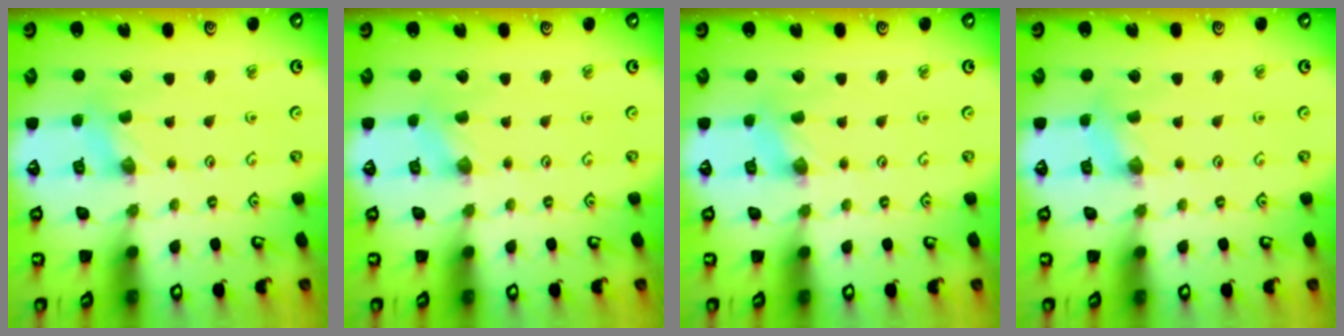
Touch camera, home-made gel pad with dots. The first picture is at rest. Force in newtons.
{"total": 0.0}
{"total": 0.0}
{"total": 1.3, "press": 1.3, "slide": 0.3}